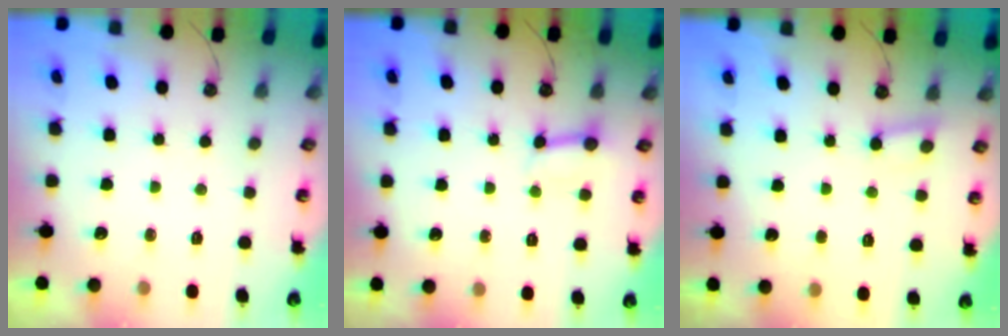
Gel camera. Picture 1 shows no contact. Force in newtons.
{"total": 3.4, "press": 3.4, "slide": 0.1}
{"total": 3.1, "press": 3.1, "slide": 0.4}